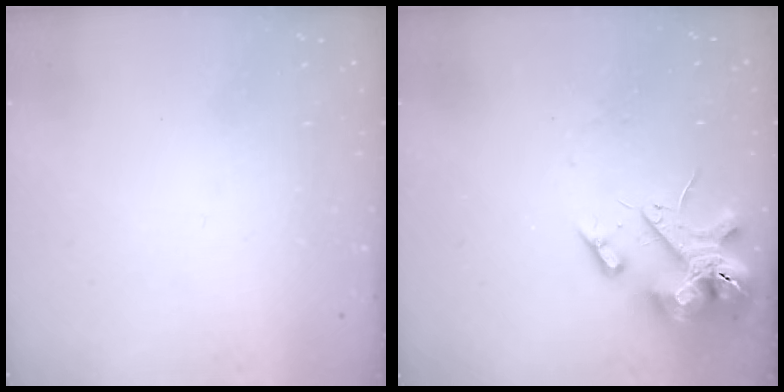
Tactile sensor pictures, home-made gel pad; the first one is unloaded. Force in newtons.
{"total": 15.0, "press": 14.8, "slide": 2.3}